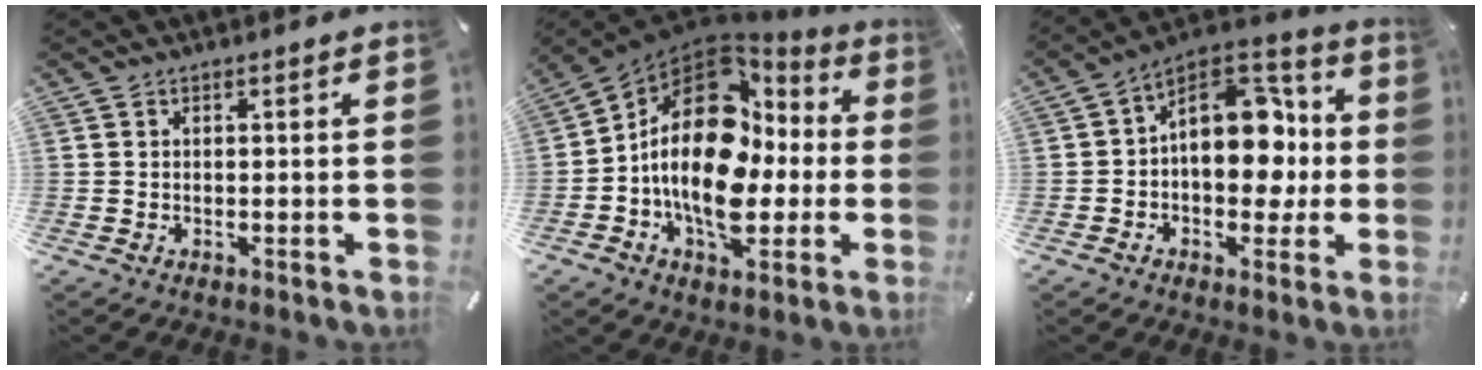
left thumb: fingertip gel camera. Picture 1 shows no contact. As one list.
[{"total": 20.5, "force": [-1.7, 13.9, 14.9], "torque": [-0.284, -0.002, -0.029]}, {"total": 17.0, "force": [0.5, 12.2, 11.8], "torque": [-0.142, -0.003, 0.009]}]